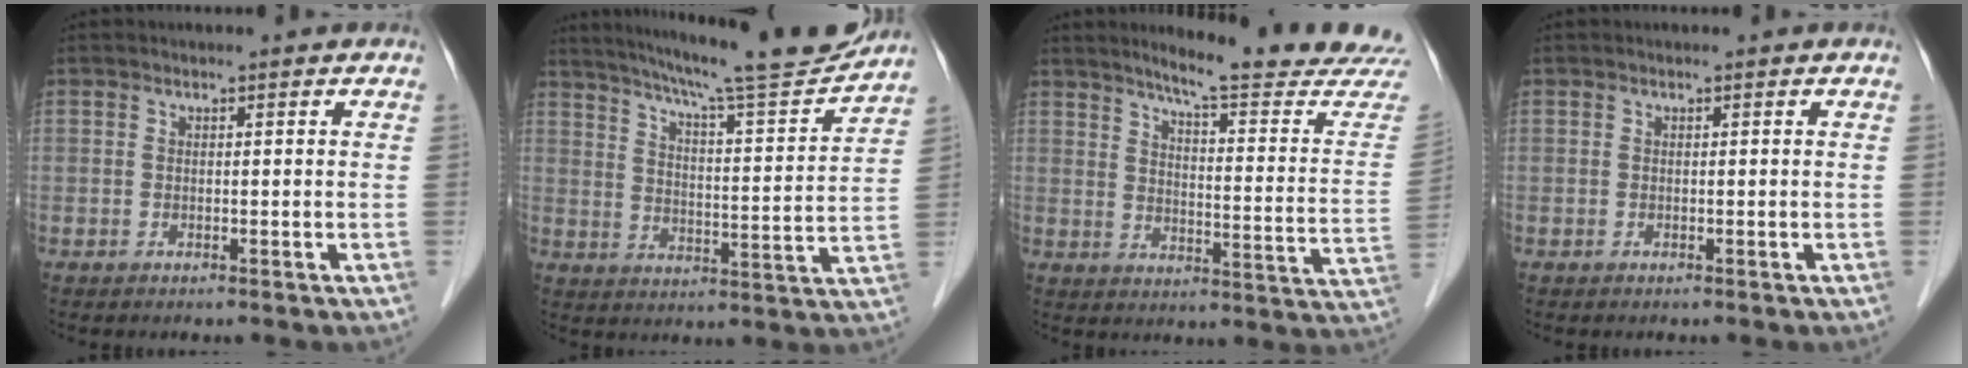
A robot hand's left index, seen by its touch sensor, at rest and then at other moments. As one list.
[{"total": 17.5, "force": [15.6, -0.2, 7.9], "torque": [-0.128, -0.028, 0.219]}, {"total": 18.8, "force": [17.2, -0.7, 7.4], "torque": [-0.102, -0.110, 0.203]}, {"total": 0.0}]